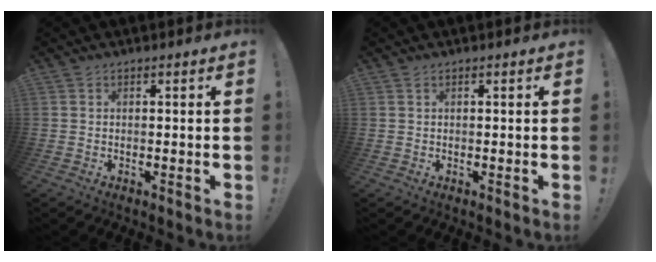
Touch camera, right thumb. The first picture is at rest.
{"total": 0.0}